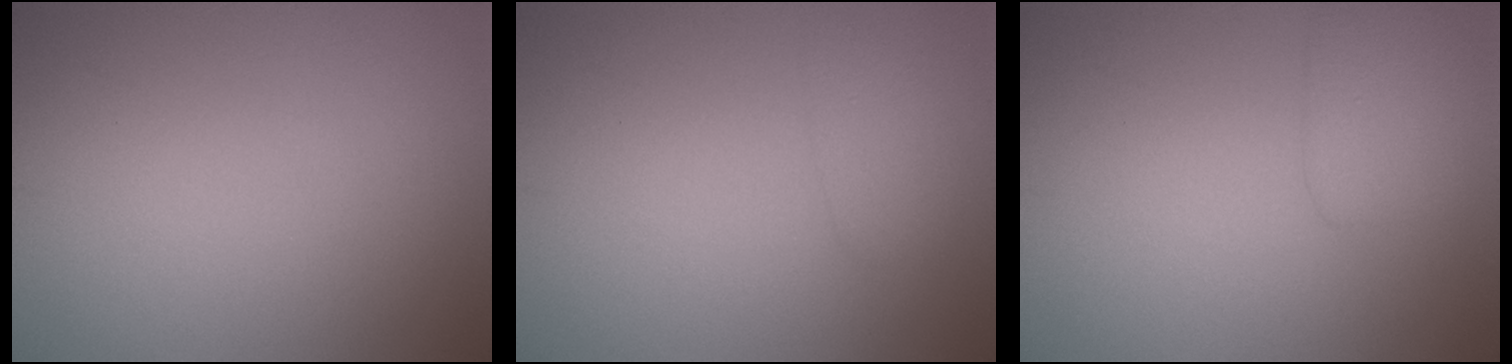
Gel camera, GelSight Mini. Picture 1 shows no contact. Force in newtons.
{"total": 1.4, "press": 1.4, "slide": 0.1}
{"total": 2.3, "press": 2.3, "slide": 0.1}